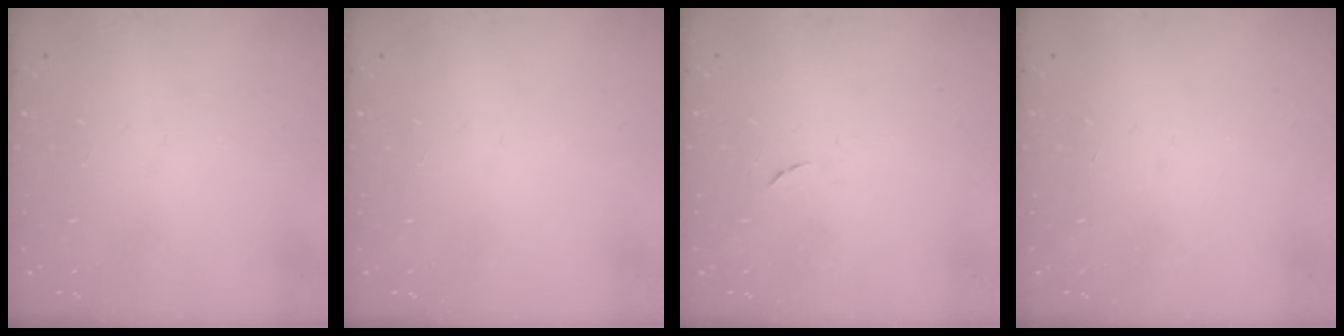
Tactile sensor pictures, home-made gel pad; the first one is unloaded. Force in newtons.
{"total": 0.0}
{"total": 4.8, "press": 4.8, "slide": 0.5}
{"total": 1.5, "press": 1.5, "slide": 0.1}